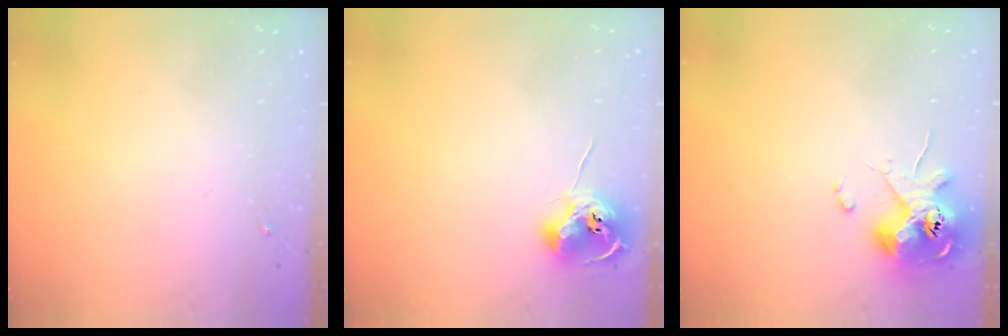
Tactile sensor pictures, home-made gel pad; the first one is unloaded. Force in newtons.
{"total": 9.9, "press": 9.8, "slide": 0.9}
{"total": 11.2, "press": 11.0, "slide": 2.1}